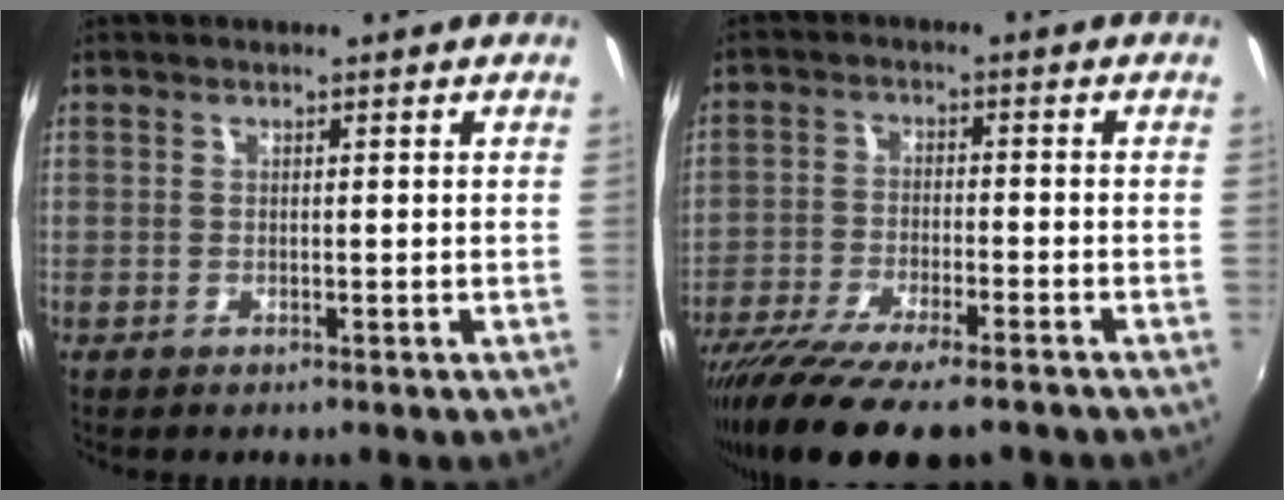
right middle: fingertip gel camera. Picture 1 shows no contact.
{"total": 16.1, "force": [-12.6, 3.6, 9.3], "torque": [-0.194, -0.054, -0.211]}